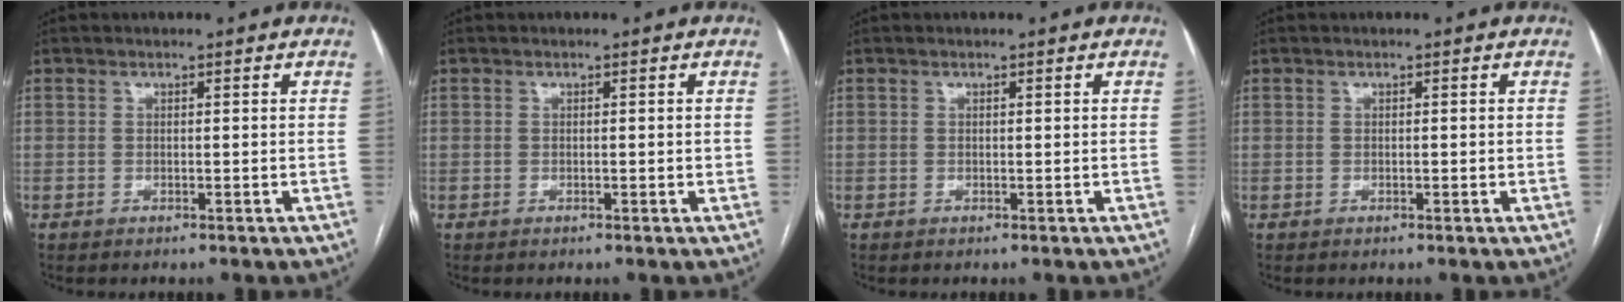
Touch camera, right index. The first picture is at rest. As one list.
[{"total": 1.0, "force": [0.0, 0.3, 0.9], "torque": [-0.016, -0.001, 0.002]}, {"total": 0.0}, {"total": 0.7, "force": [0.0, 0.2, 0.7], "torque": [-0.012, 0.001, 0.001]}]